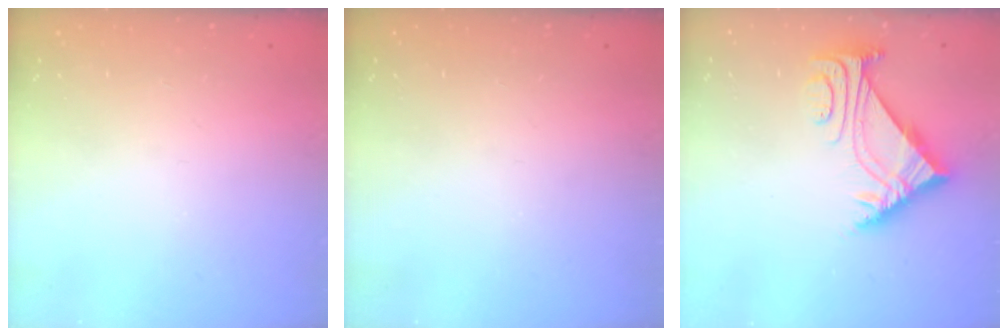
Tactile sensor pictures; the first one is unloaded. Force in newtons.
{"total": 0.0}
{"total": 5.6, "press": 5.5, "slide": 1.0}